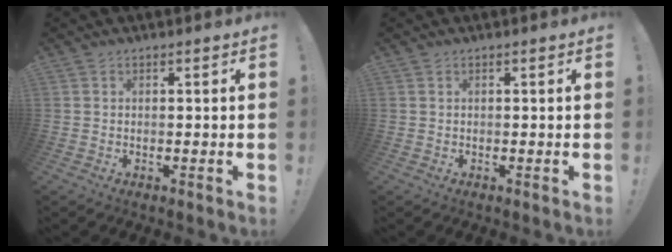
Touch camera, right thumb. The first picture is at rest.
{"total": 0.0}